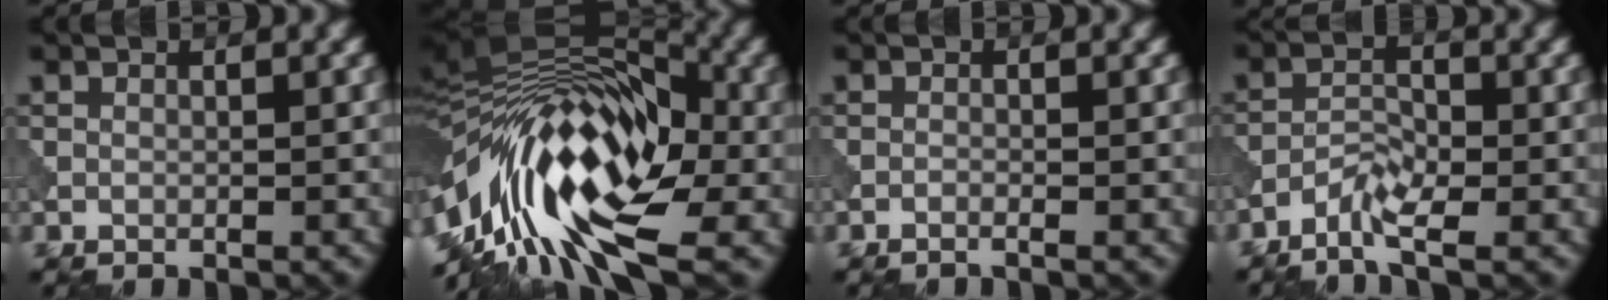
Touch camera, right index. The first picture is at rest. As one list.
[{"total": 15.6, "force": [-4.9, 7.1, 12.9], "torque": [-0.218, 0.031, -0.107]}, {"total": 0.6, "force": [-0.5, 0.0, 0.4], "torque": [-0.006, 0.000, -0.011]}, {"total": 2.8, "force": [-2.1, 0.6, 1.7], "torque": [-0.034, 0.004, -0.047]}]